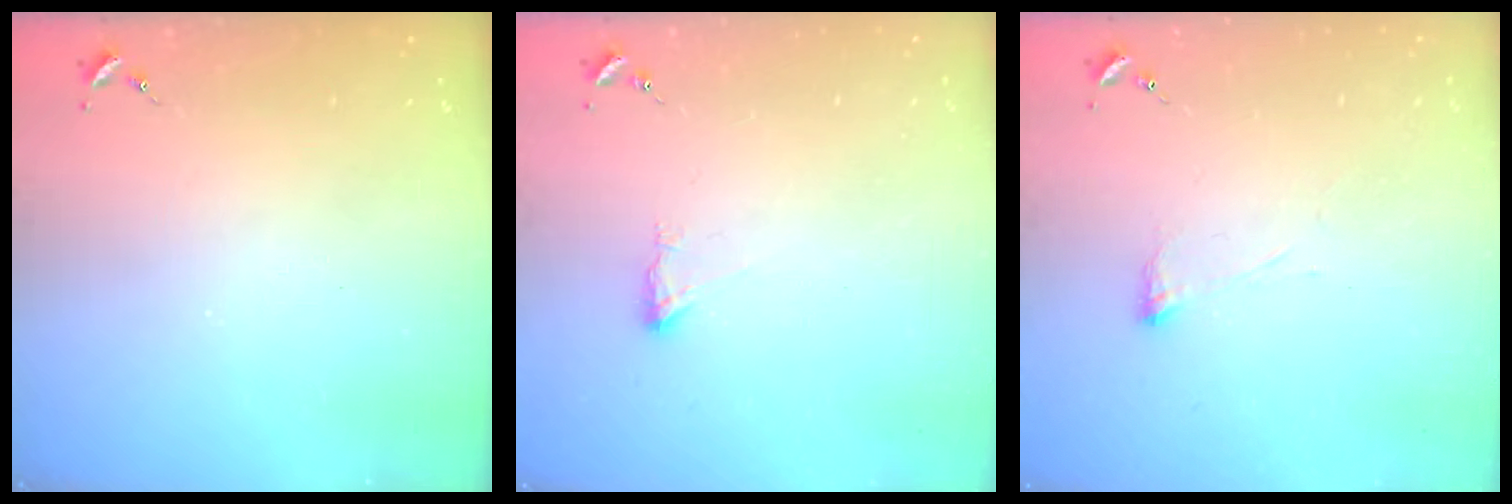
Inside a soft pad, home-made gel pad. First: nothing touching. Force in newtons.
{"total": 5.2, "press": 5.2, "slide": 0.8}
{"total": 2.8, "press": 2.7, "slide": 0.8}